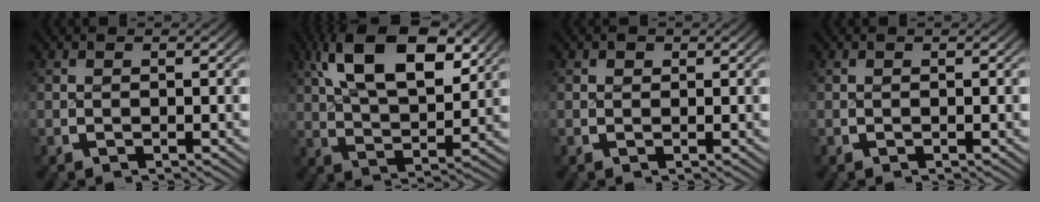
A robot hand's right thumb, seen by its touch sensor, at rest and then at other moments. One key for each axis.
{"total": 11.2, "fx": 3.3, "fy": 6.1, "fz": 8.8, "tx": -0.168, "ty": -0.010, "tz": 0.054}
{"total": 0.8, "fx": 0.4, "fy": 0.7, "fz": 0.3, "tx": -0.003, "ty": -0.004, "tz": 0.007}
{"total": 0.0}